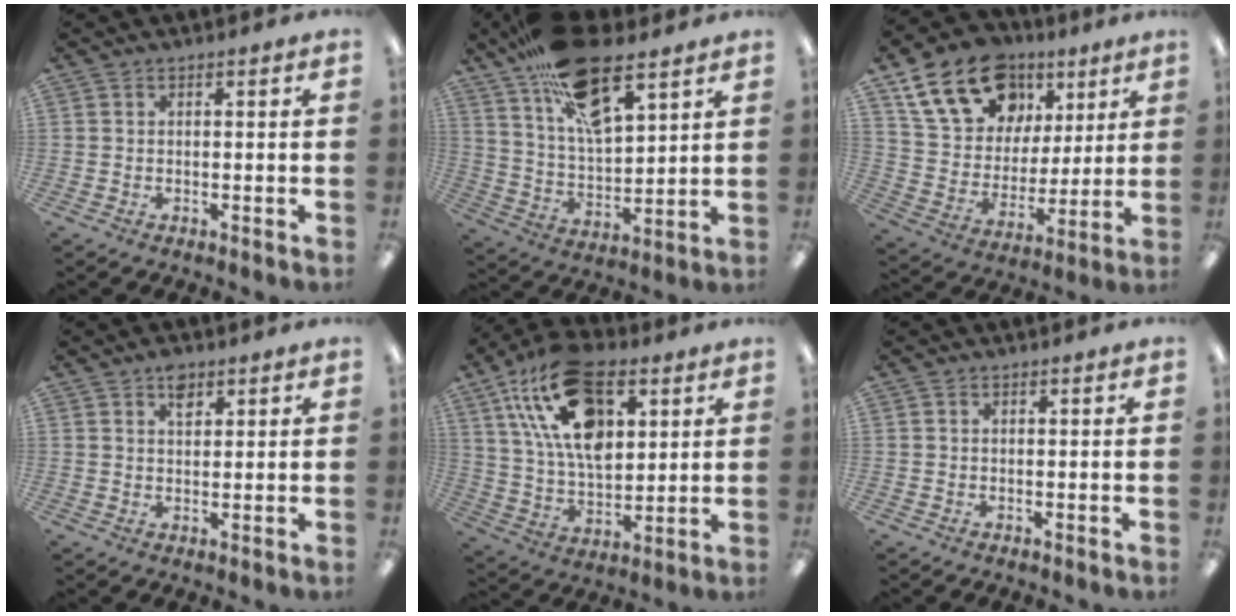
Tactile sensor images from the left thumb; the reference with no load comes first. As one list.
[{"total": 20.2, "force": [12.8, 8.1, 13.4], "torque": [-0.235, -0.055, 0.225]}, {"total": 19.5, "force": [10.8, 13.8, 8.6], "torque": [-0.150, -0.040, 0.202]}, {"total": 3.5, "force": [2.1, 2.1, 1.9], "torque": [-0.019, -0.007, 0.034]}, {"total": 21.8, "force": [9.9, 12.7, 14.7], "torque": [-0.272, -0.028, 0.176]}, {"total": 0.0}]